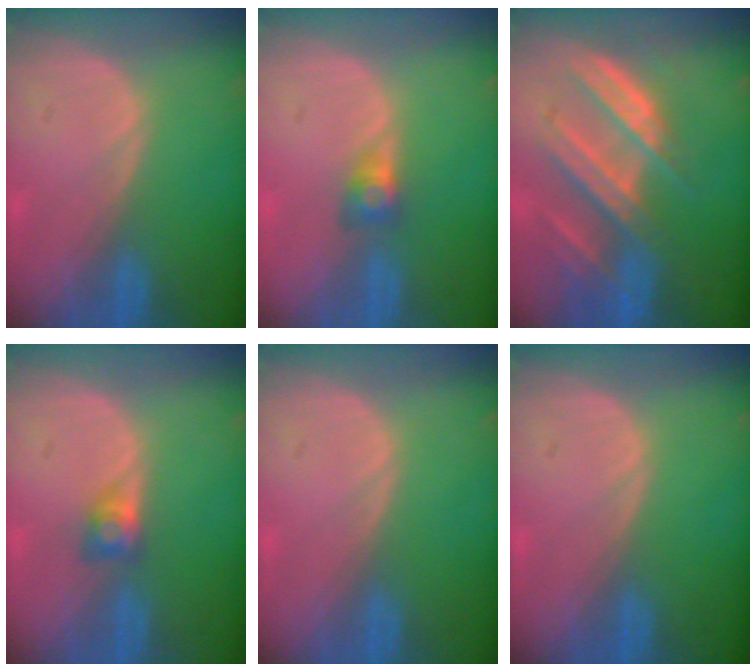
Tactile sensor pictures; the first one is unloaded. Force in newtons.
{"total": 2.8, "press": 2.4, "slide": 1.5}
{"total": 9.0, "press": 8.2, "slide": 3.7}
{"total": 2.7, "press": 2.5, "slide": 1.1}
{"total": 0.0}
{"total": 0.0}